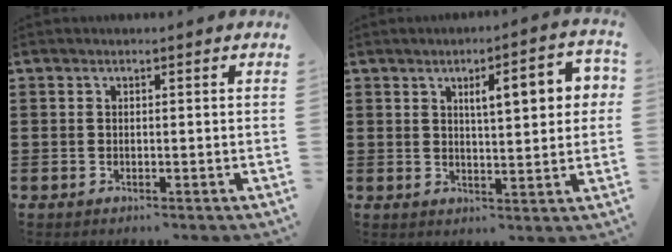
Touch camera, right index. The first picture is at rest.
{"total": 6.8, "force": [2.2, 1.7, 6.3], "torque": [-0.098, -0.003, 0.028]}